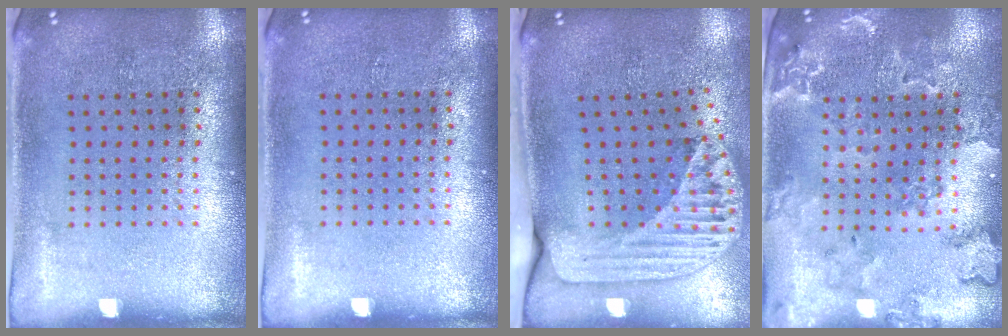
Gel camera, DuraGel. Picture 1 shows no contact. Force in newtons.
{"total": 0.0}
{"total": 2.7, "press": 1.8, "slide": 1.9}
{"total": 1.4, "press": 1.4, "slide": 0.3}